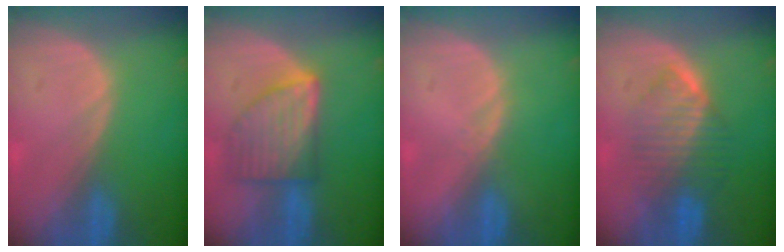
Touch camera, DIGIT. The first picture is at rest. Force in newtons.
{"total": 7.6, "press": 7.6, "slide": 0.3}
{"total": 0.8, "press": 0.6, "slide": 0.5}
{"total": 6.5, "press": 6.5, "slide": 0.6}